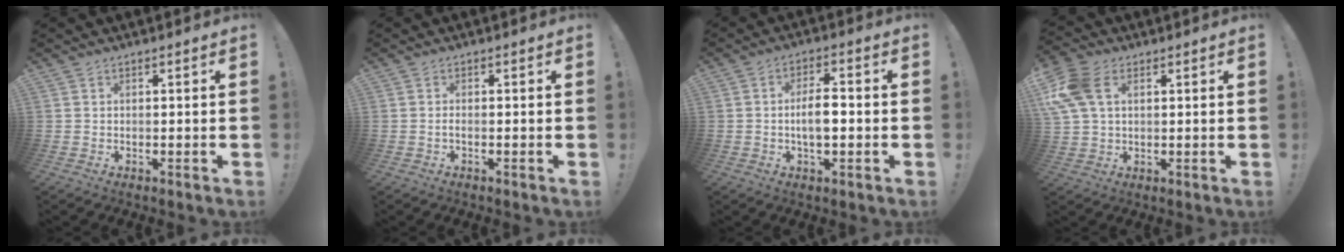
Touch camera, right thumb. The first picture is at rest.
{"total": 0.8, "force": [-0.4, 0.1, 0.7], "torque": [-0.015, 0.001, -0.008]}
{"total": 6.7, "force": [-1.0, 3.0, 5.9], "torque": [-0.102, 0.003, -0.025]}
{"total": 11.9, "force": [3.6, 7.5, 8.4], "torque": [-0.184, -0.002, 0.072]}